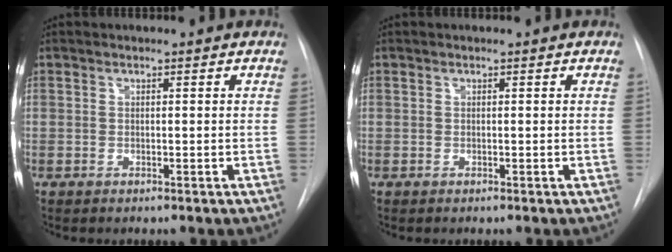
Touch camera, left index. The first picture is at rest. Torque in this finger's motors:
{"motor_torque": [-0.03, 0.03, 0.00, 0.00]}